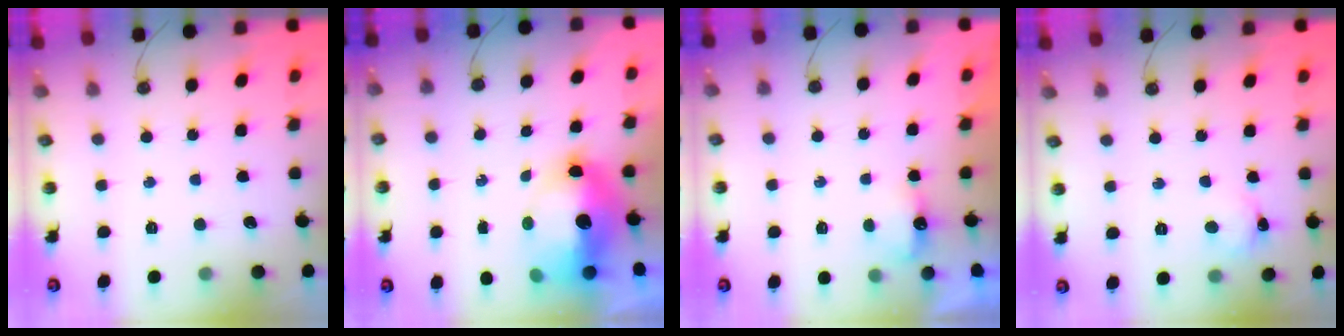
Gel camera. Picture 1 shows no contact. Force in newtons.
{"total": 12.7, "press": 12.6, "slide": 1.4}
{"total": 3.9, "press": 3.8, "slide": 0.7}
{"total": 3.0, "press": 3.0, "slide": 0.4}